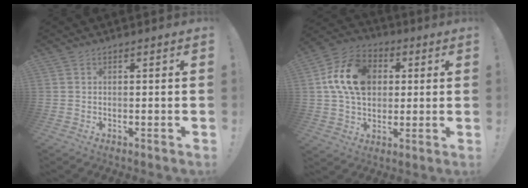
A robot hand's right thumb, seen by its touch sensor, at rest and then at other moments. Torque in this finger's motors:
{"motor_torque": [0.35, 0.35, 0.07, 0.07, 0.09]}